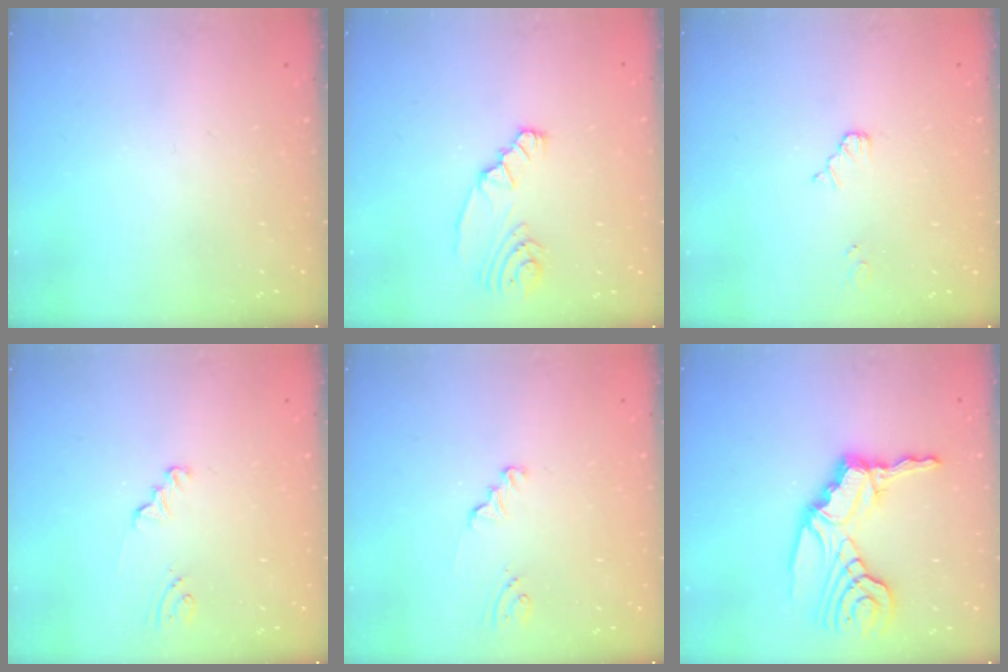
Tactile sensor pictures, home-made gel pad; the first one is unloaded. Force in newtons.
{"total": 4.5, "press": 4.3, "slide": 1.5}
{"total": 2.9, "press": 2.8, "slide": 0.4}
{"total": 1.5, "press": 1.5, "slide": 0.1}
{"total": 1.5, "press": 1.5, "slide": 0.1}
{"total": 12.0, "press": 12.0, "slide": 1.0}